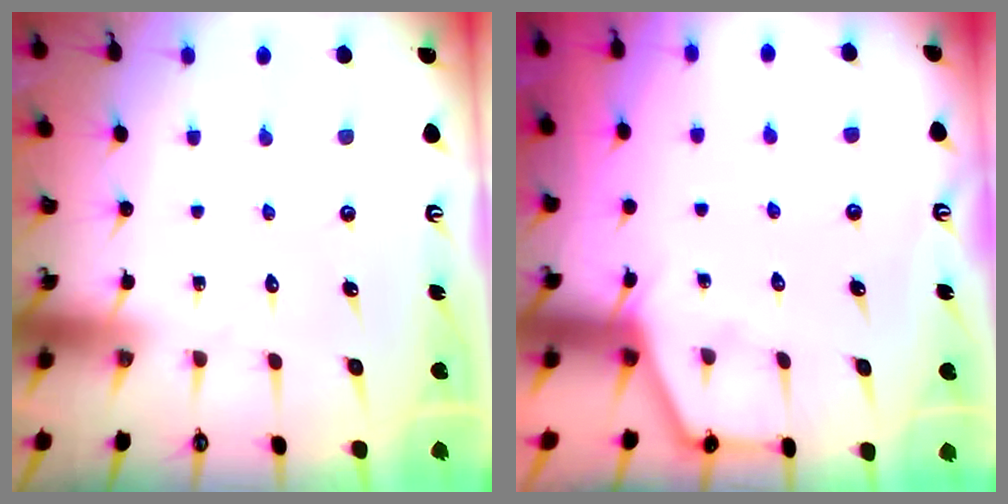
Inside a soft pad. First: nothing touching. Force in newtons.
{"total": 3.8, "press": 3.8, "slide": 0.5}